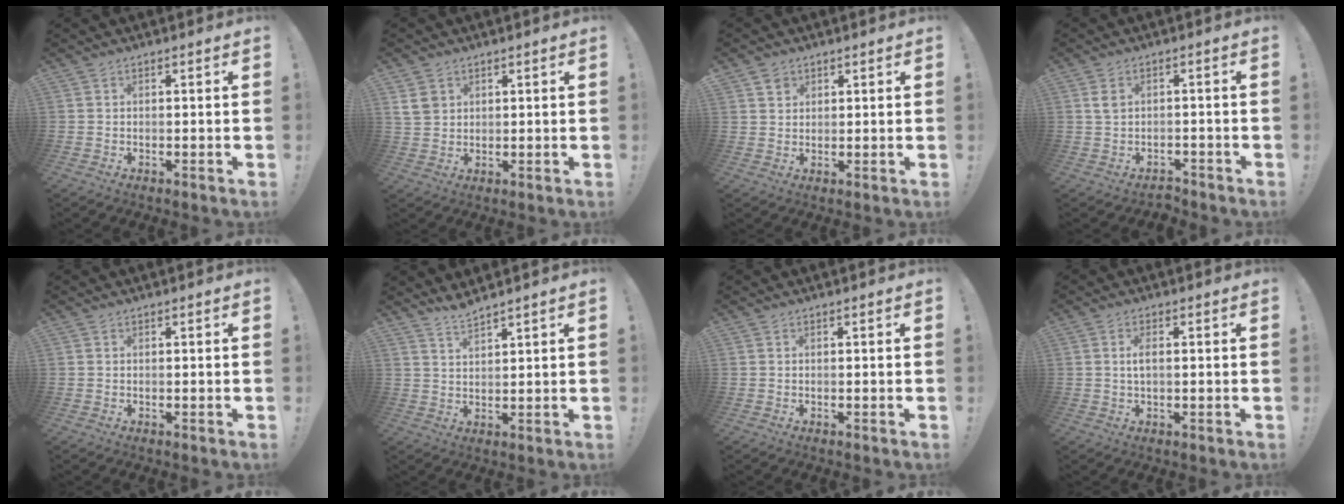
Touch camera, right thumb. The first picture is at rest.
{"total": 5.2, "force": [2.4, 4.1, 2.2], "torque": [-0.029, -0.004, 0.048]}
{"total": 2.9, "force": [1.8, 2.2, 0.2], "torque": [-0.002, -0.006, 0.033]}
{"total": 2.9, "force": [-0.5, 2.1, 1.9], "torque": [-0.034, 0.004, -0.010]}
{"total": 0.0}
{"total": 3.7, "force": [3.5, -0.2, 1.3], "torque": [-0.026, -0.022, 0.061]}
{"total": 0.0}
{"total": 2.4, "force": [0.2, 0.7, 2.3], "torque": [-0.041, 0.000, 0.002]}